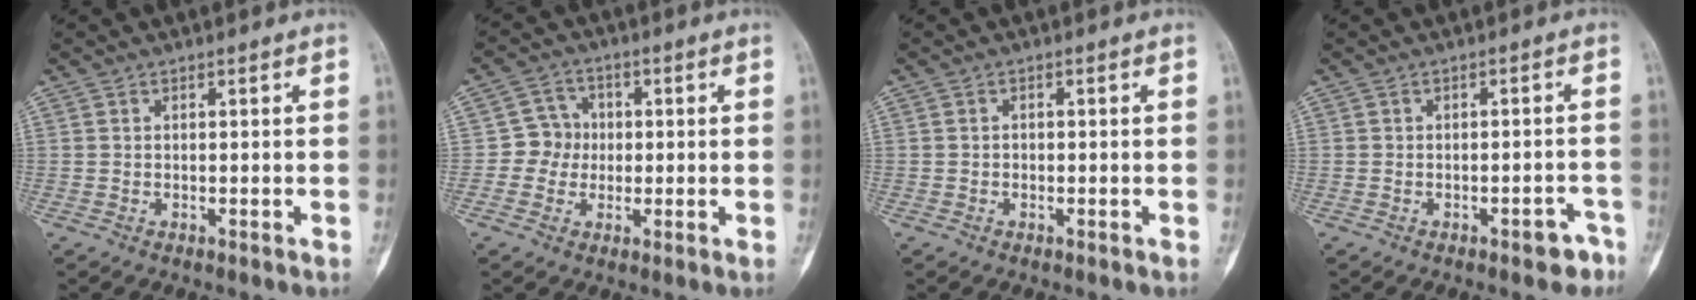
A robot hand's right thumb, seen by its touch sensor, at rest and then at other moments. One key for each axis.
{"total": 5.3, "fx": -0.2, "fy": 5.1, "fz": 1.3, "tx": 0.017, "ty": 0.014, "tz": -0.012}
{"total": 0.5, "fx": -0.2, "fy": 0.5, "fz": 0.2, "tx": 0.007, "ty": 0.003, "tz": -0.005}
{"total": 3.7, "fx": -2.5, "fy": 1.6, "fz": 2.2, "tx": -0.014, "ty": 0.024, "tz": -0.026}